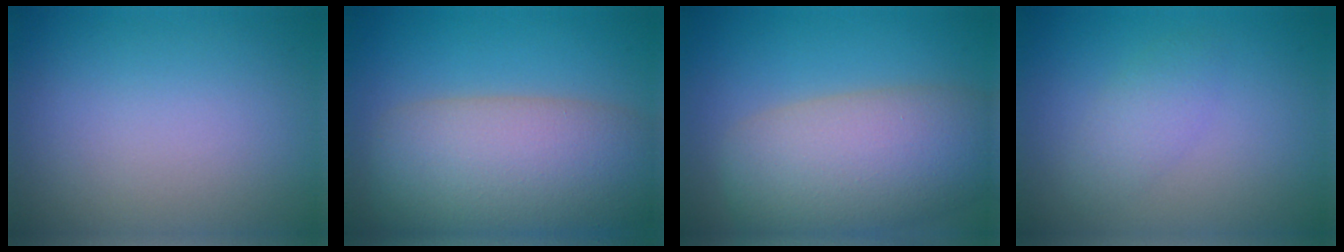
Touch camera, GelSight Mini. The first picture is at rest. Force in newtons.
{"total": 11.1, "press": 11.1, "slide": 0.6}
{"total": 9.6, "press": 9.6, "slide": 0.7}
{"total": 2.0, "press": 2.0, "slide": 0.2}